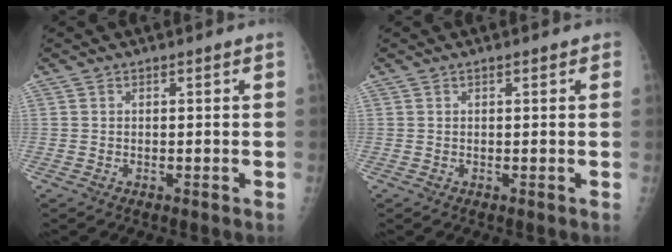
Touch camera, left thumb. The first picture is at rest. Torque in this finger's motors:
{"motor_torque": [-0.14, 0.05, -0.09, -0.09, 0.02]}